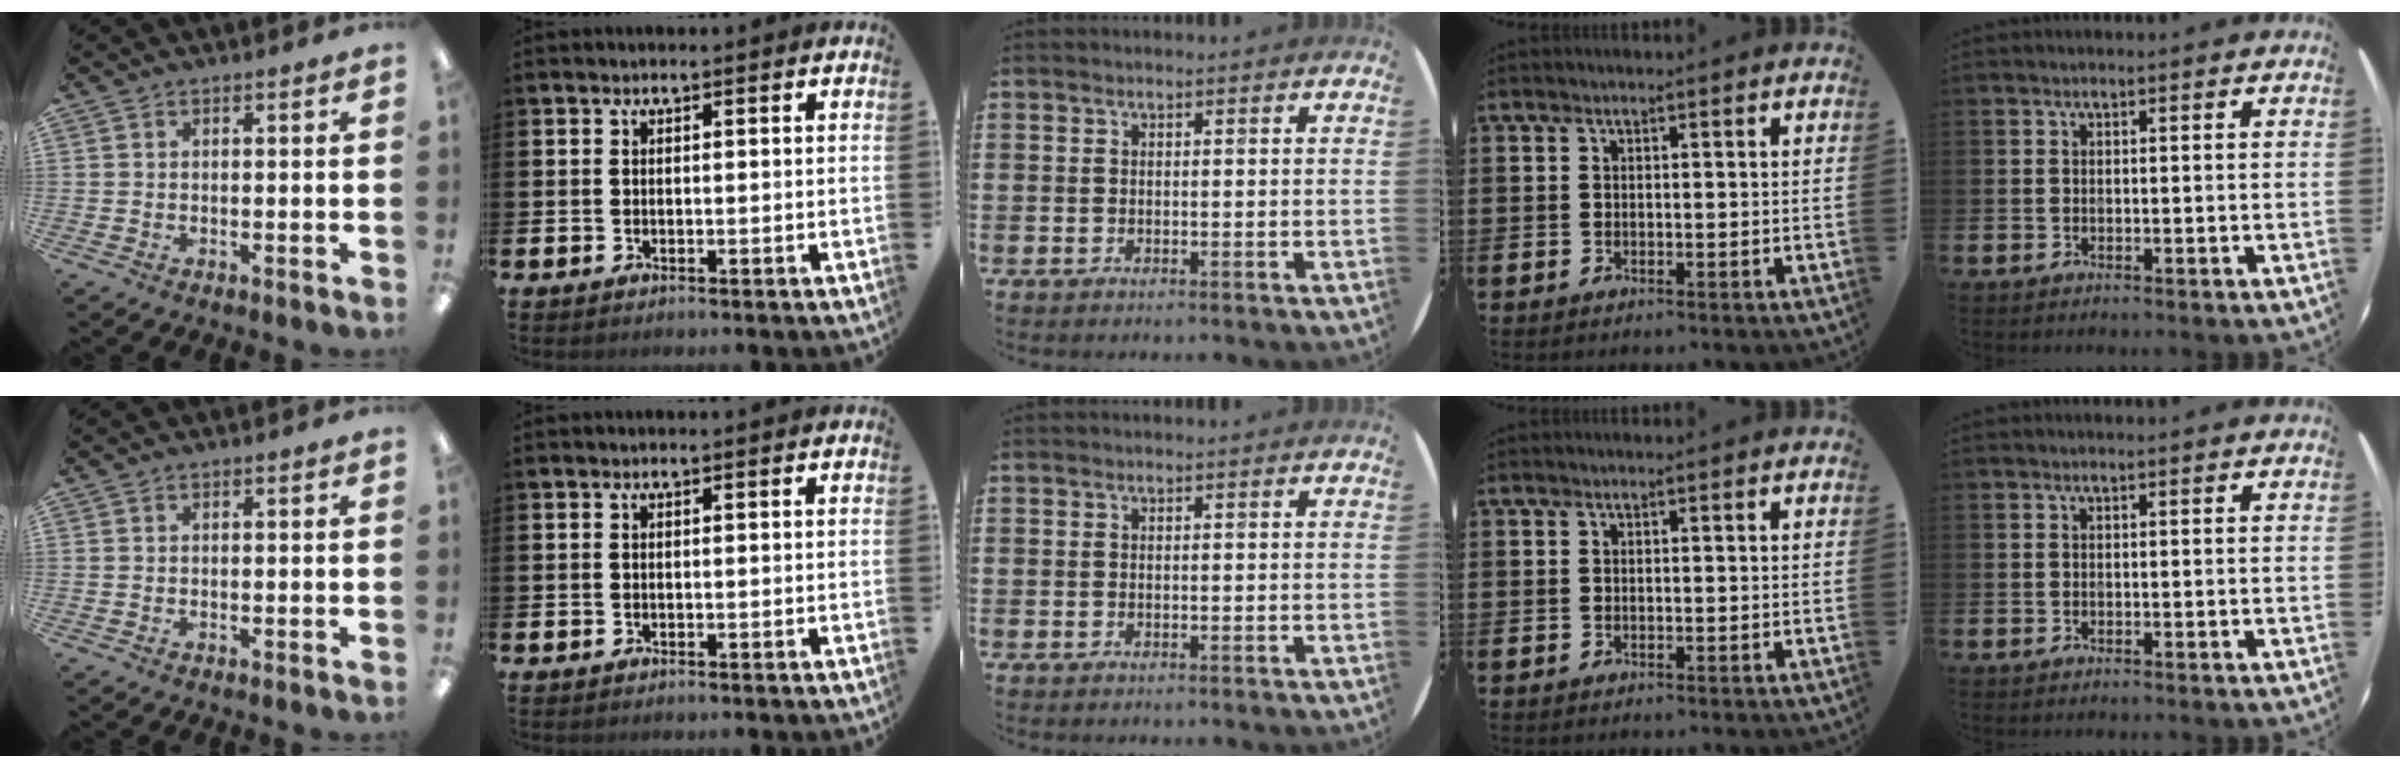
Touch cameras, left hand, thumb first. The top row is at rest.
{}